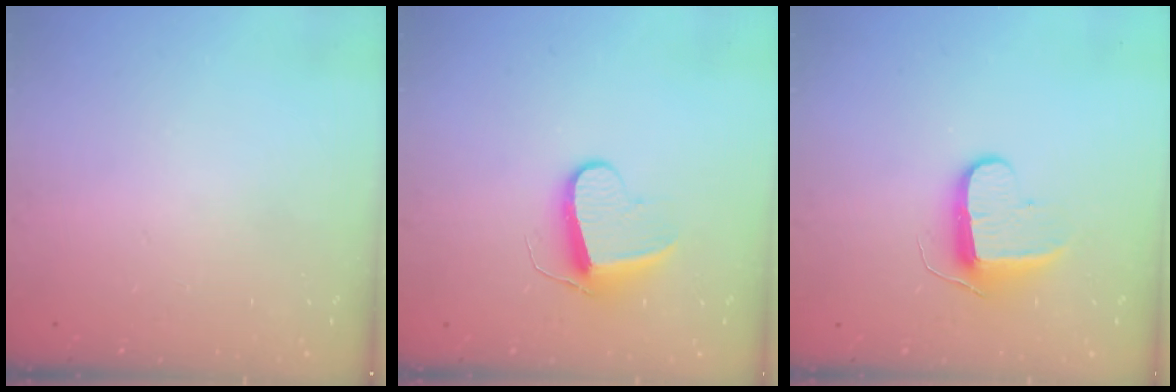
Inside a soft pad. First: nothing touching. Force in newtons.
{"total": 9.4, "press": 9.4, "slide": 0.7}
{"total": 9.1, "press": 9.1, "slide": 0.3}